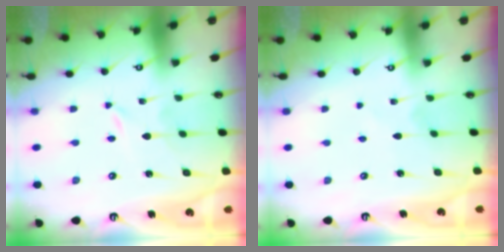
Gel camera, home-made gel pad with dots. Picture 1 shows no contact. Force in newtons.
{"total": 2.1, "press": 2.1, "slide": 0.3}